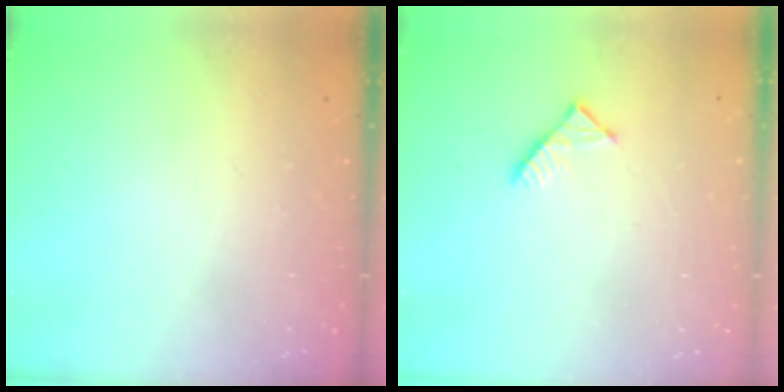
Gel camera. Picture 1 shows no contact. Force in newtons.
{"total": 3.3, "press": 3.2, "slide": 0.4}